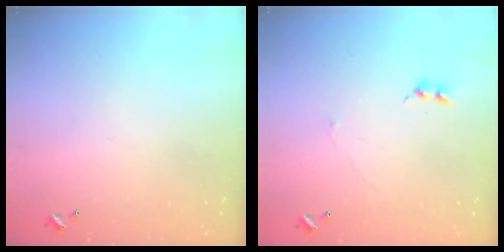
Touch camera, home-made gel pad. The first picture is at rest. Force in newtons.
{"total": 1.1, "press": 0.9, "slide": 0.6}